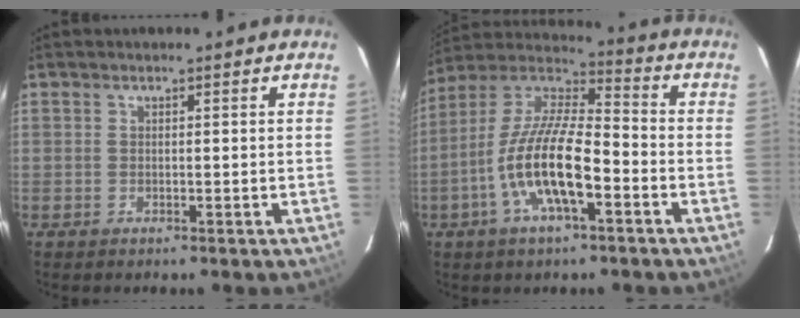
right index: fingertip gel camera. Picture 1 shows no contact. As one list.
[{"total": 15.7, "force": [-6.0, 4.9, 13.7], "torque": [-0.276, -0.006, -0.116]}]